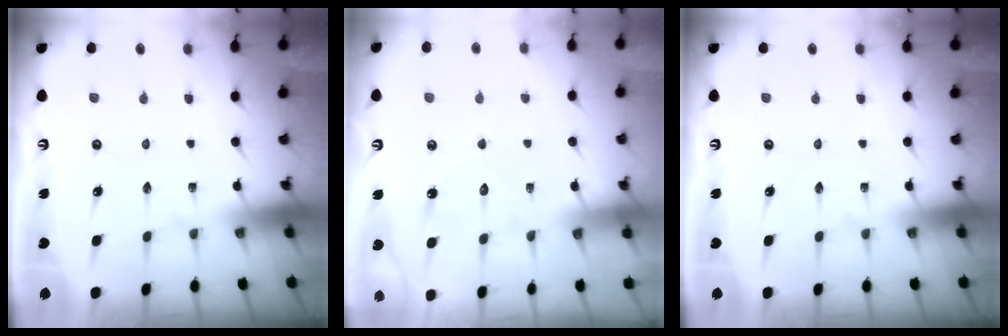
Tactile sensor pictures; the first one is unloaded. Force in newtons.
{"total": 6.3, "press": 6.3, "slide": 0.6}
{"total": 0.0}